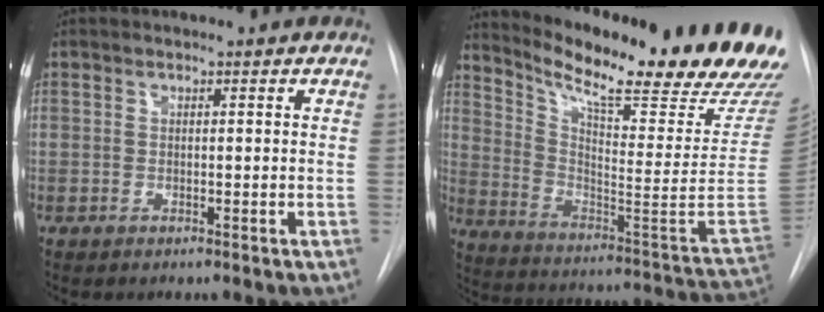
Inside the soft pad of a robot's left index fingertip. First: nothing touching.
{"total": 28.3, "force": [23.2, 0.9, 16.2], "torque": [-0.268, -0.081, 0.323]}